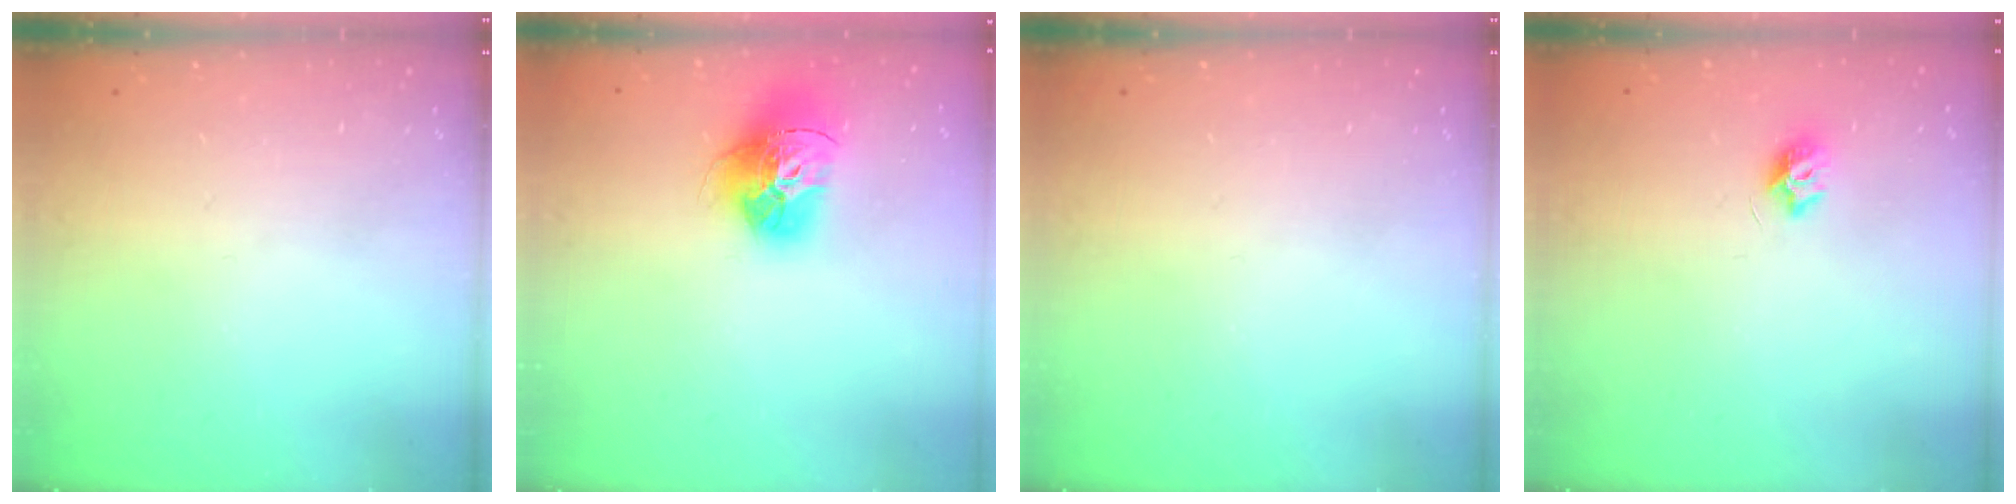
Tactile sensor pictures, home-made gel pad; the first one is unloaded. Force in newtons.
{"total": 15.7, "press": 15.6, "slide": 1.7}
{"total": 0.0}
{"total": 6.8, "press": 6.8, "slide": 0.5}